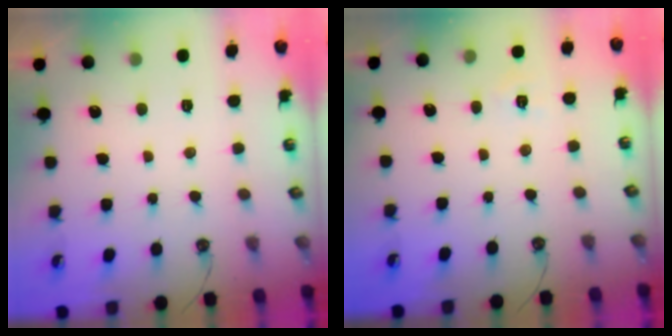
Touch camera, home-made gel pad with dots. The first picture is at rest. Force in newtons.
{"total": 2.8, "press": 2.8, "slide": 0.4}